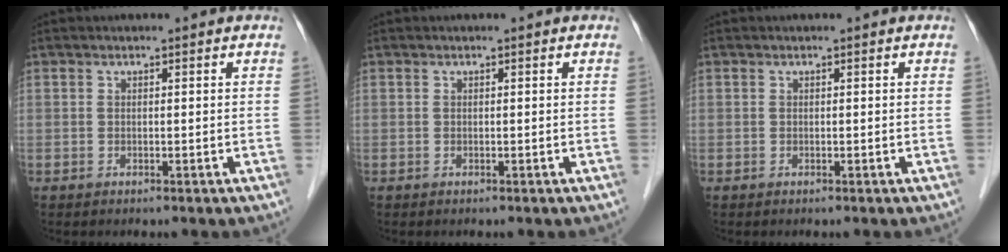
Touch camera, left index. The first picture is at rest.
{"total": 0.0}
{"total": 0.0}